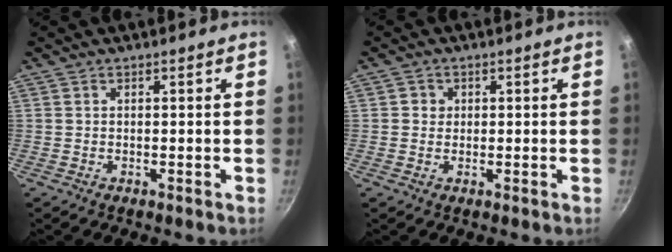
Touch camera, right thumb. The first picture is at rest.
{"total": 1.9, "force": [0.3, 1.8, 0.5], "torque": [0.001, 0.003, 0.002]}